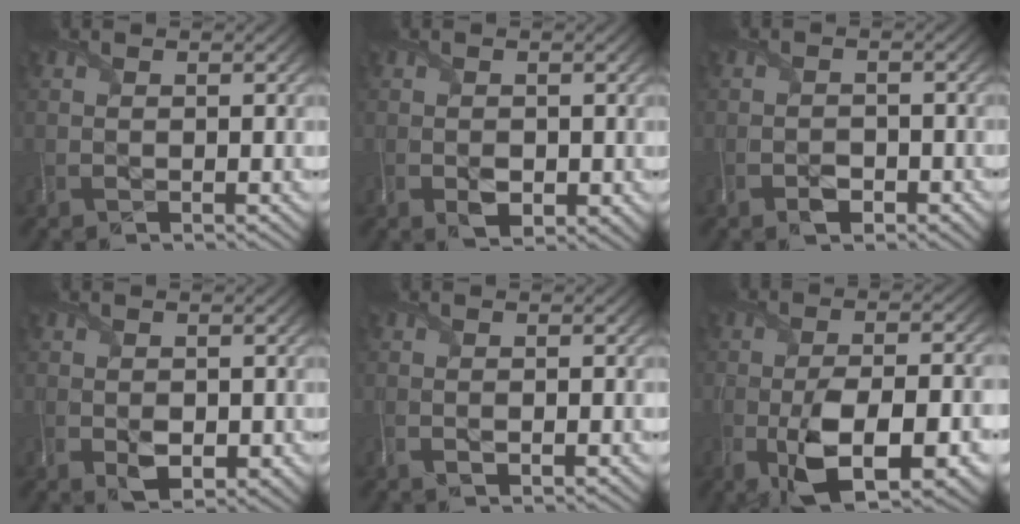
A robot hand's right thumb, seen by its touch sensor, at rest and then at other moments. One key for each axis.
{"total": 2.7, "fx": -0.7, "fy": 1.9, "fz": 1.8, "tx": -0.039, "ty": -0.015, "tz": -0.010}
{"total": 2.2, "fx": -1.4, "fy": 1.3, "fz": 1.1, "tx": -0.020, "ty": -0.002, "tz": -0.027}
{"total": 3.2, "fx": -0.8, "fy": 2.1, "fz": 2.3, "tx": -0.049, "ty": -0.017, "tz": -0.009}
{"total": 1.1, "fx": -0.5, "fy": 0.3, "fz": 1.0, "tx": -0.022, "ty": -0.005, "tz": -0.008}
{"total": 12.6, "fx": -4.8, "fy": 4.9, "fz": 10.6, "tx": -0.196, "ty": -0.021, "tz": -0.073}